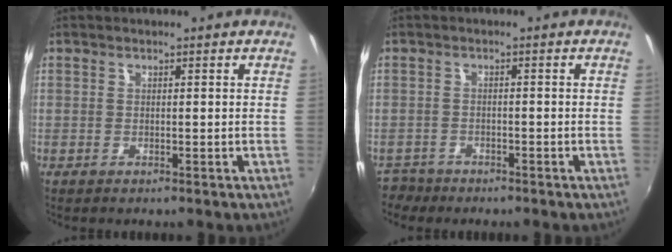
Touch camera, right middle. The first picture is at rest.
{"total": 3.5, "force": [-3.0, 1.9, 0.2], "torque": [-0.018, -0.004, -0.057]}